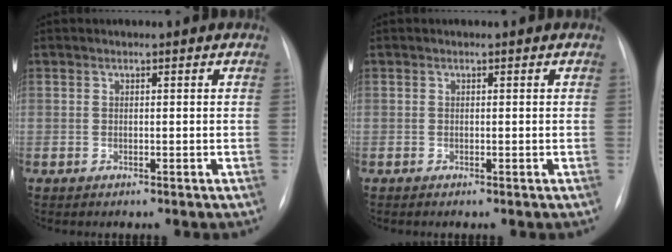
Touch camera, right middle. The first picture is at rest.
{"total": 0.0}